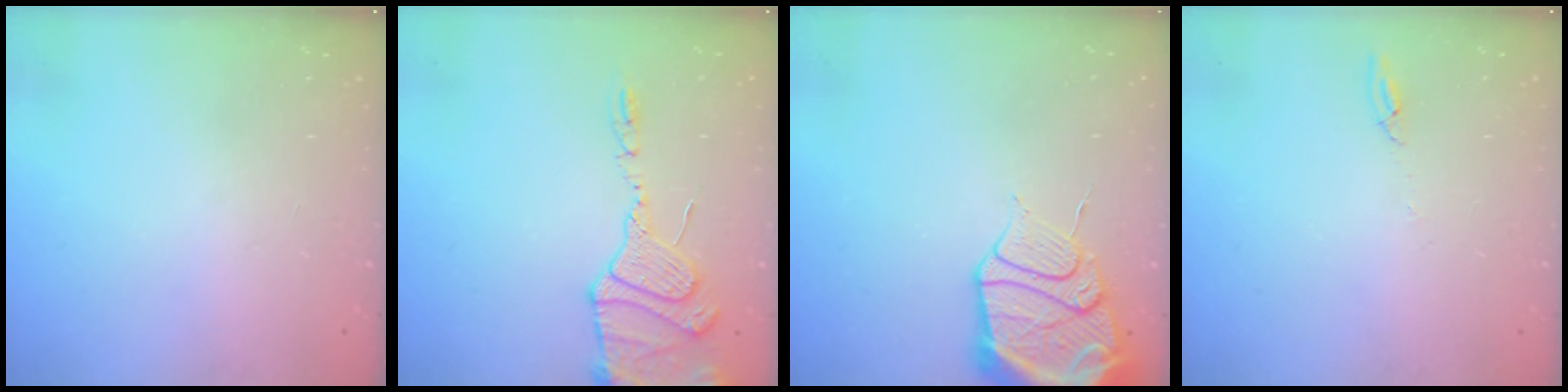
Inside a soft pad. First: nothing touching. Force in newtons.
{"total": 14.8, "press": 14.5, "slide": 2.9}
{"total": 17.2, "press": 17.1, "slide": 1.7}
{"total": 3.5, "press": 3.5, "slide": 0.4}